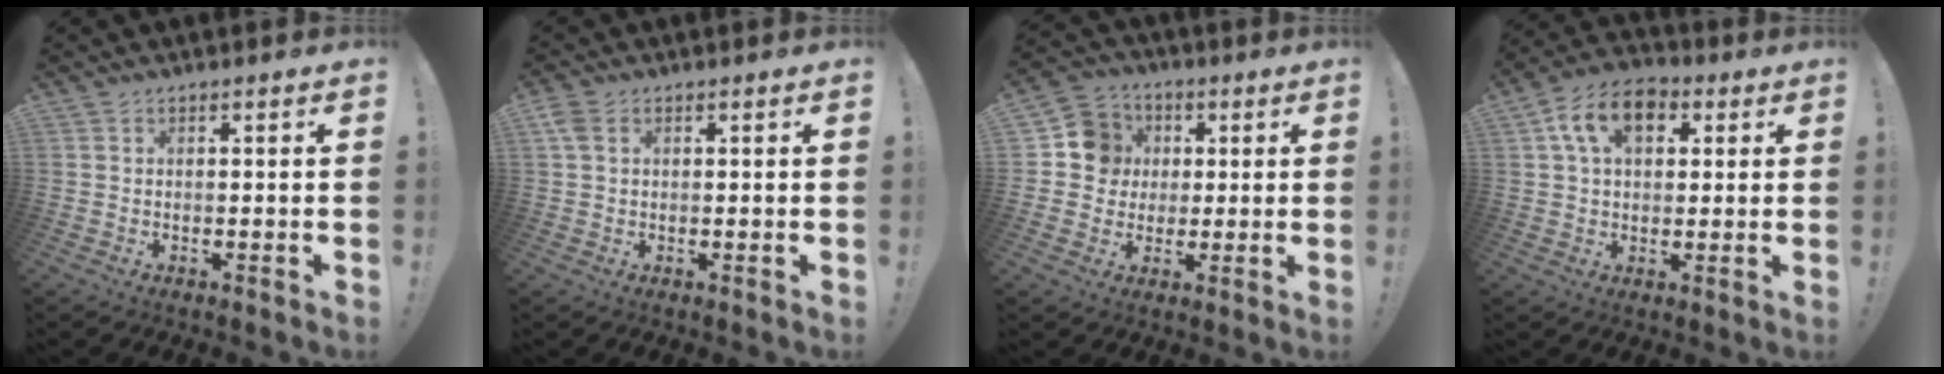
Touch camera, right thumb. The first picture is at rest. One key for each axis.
{"total": 3.1, "fx": 1.2, "fy": 1.8, "fz": 2.1, "tx": -0.037, "ty": 0.002, "tz": 0.022}
{"total": 10.8, "fx": 1.4, "fy": 10.3, "fz": 3.0, "tx": -0.032, "ty": 0.011, "tz": 0.032}
{"total": 12.0, "fx": 4.0, "fy": 7.9, "fz": 8.0, "tx": -0.128, "ty": 0.010, "tz": 0.077}